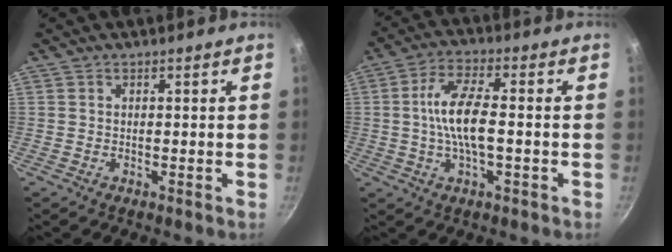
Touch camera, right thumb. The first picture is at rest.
{"total": 9.7, "force": [-0.6, 3.7, 9.0], "torque": [-0.173, 0.018, -0.019]}